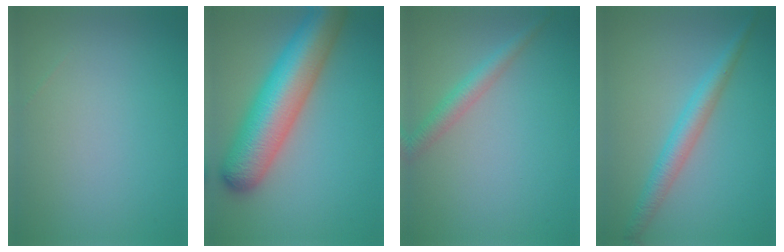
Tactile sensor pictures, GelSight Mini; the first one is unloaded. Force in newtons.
{"total": 9.8, "press": 9.8, "slide": 0.3}
{"total": 2.3, "press": 2.3, "slide": 0.1}
{"total": 3.2, "press": 3.2, "slide": 0.2}